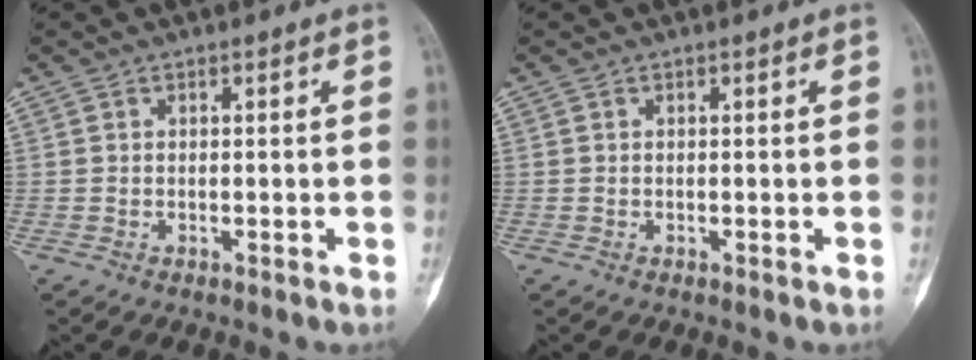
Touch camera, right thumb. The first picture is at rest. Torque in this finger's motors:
{"motor_torque": [0.00, 0.00, 0.03, -0.03, 0.00]}